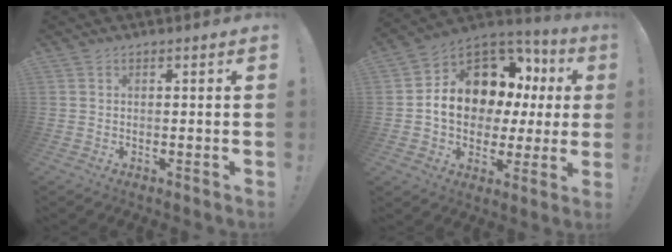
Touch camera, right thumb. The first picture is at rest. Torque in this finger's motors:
{"motor_torque": [2.23, 2.73, 0.51, -0.23, 0.40]}